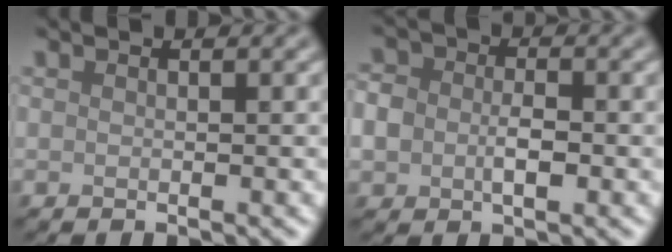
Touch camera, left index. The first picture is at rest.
{"total": 3.7, "force": [-0.6, 2.8, 2.4], "torque": [-0.040, -0.004, -0.016]}